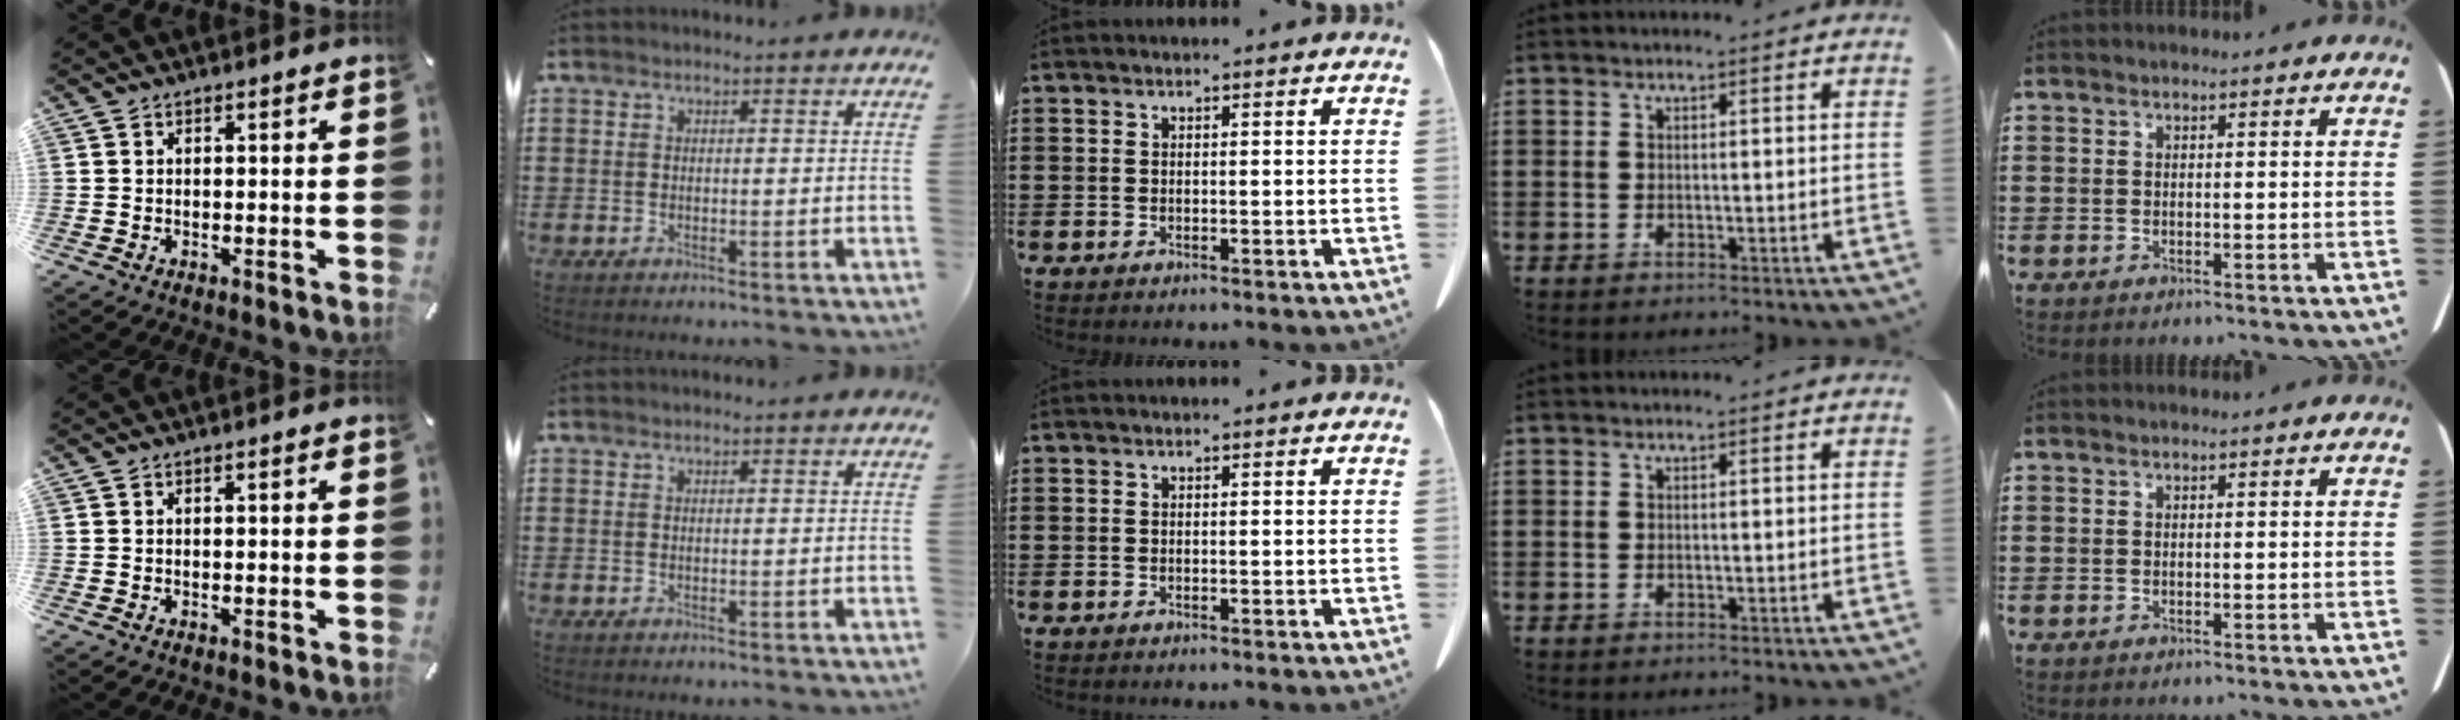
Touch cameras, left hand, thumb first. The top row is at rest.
{"thumb": {"total": 0.5, "force": [0.1, 0.0, 0.5], "torque": [-0.008, 0.000, 0.001]}}